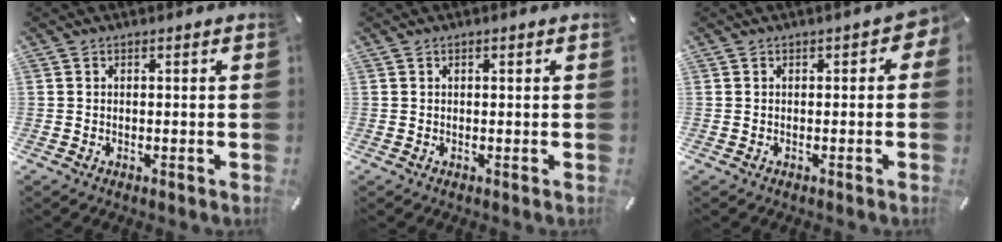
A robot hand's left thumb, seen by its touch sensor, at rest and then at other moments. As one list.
[{"total": 0.5, "force": [0.2, 0.2, 0.5], "torque": [-0.007, 0.002, 0.003]}, {"total": 2.0, "force": [-0.1, 1.2, 1.7], "torque": [-0.023, 0.004, -0.005]}]